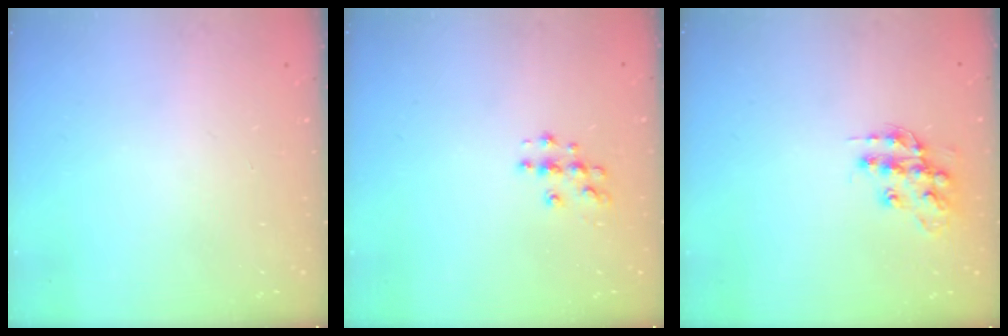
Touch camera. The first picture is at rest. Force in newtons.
{"total": 5.2, "press": 5.1, "slide": 0.5}
{"total": 12.5, "press": 12.5, "slide": 0.9}